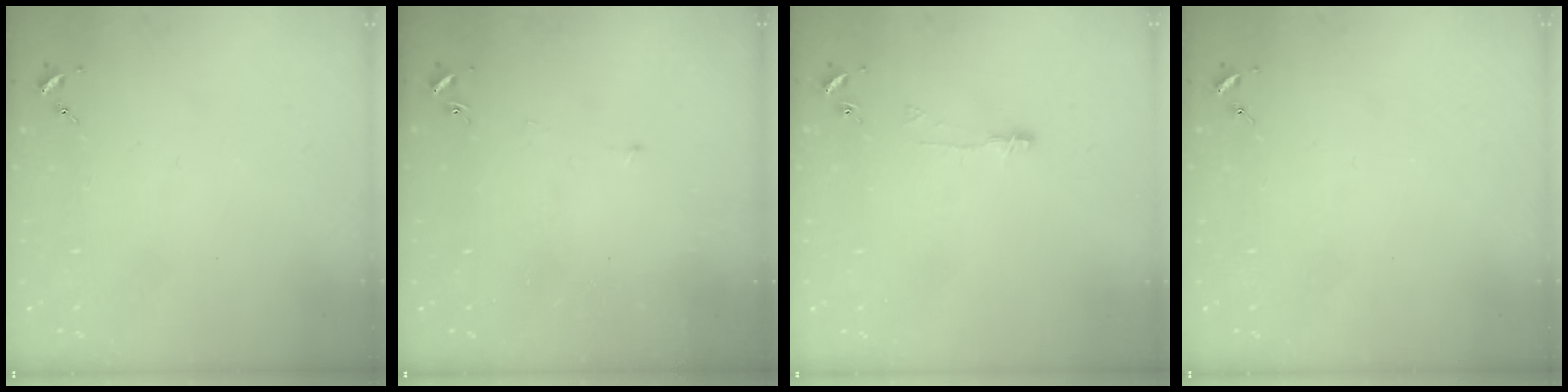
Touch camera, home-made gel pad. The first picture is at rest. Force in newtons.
{"total": 3.3, "press": 3.3, "slide": 0.3}
{"total": 4.2, "press": 4.1, "slide": 0.4}
{"total": 0.0}